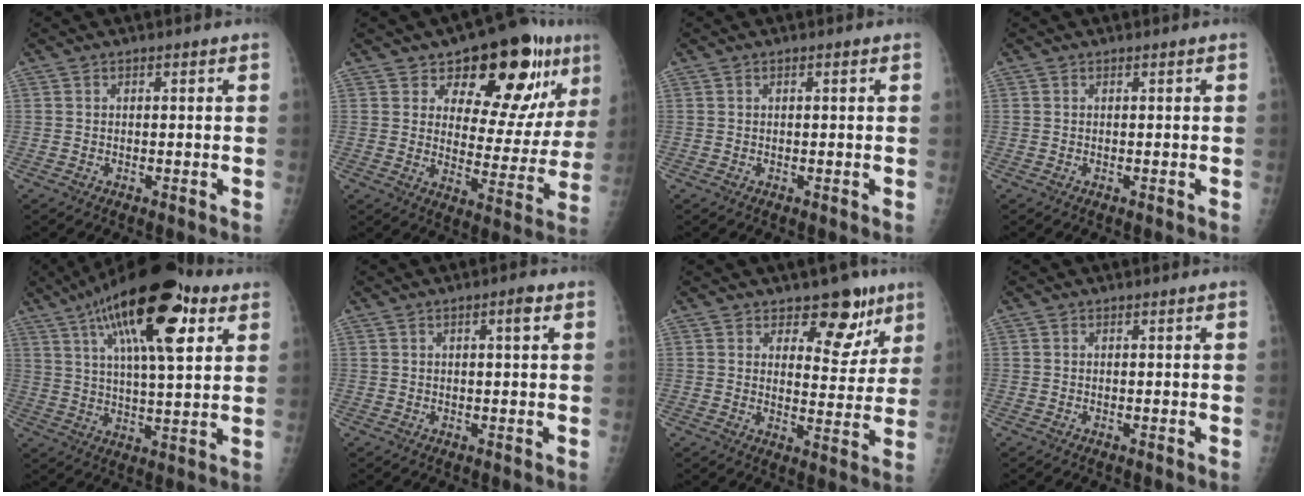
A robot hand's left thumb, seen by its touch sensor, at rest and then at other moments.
{"total": 19.5, "force": [10.5, 9.4, 13.6], "torque": [-0.125, -0.045, 0.152]}
{"total": 0.5, "force": [0.2, 0.2, 0.5], "torque": [-0.007, 0.002, 0.002]}
{"total": 0.0}
{"total": 22.1, "force": [10.3, 7.5, 18.1], "torque": [-0.287, -0.008, 0.165]}
{"total": 2.5, "force": [0.9, 0.6, 2.2], "torque": [-0.033, 0.003, 0.012]}
{"total": 9.4, "force": [6.2, 5.4, 4.5], "torque": [-0.010, -0.035, 0.086]}
{"total": 0.0}